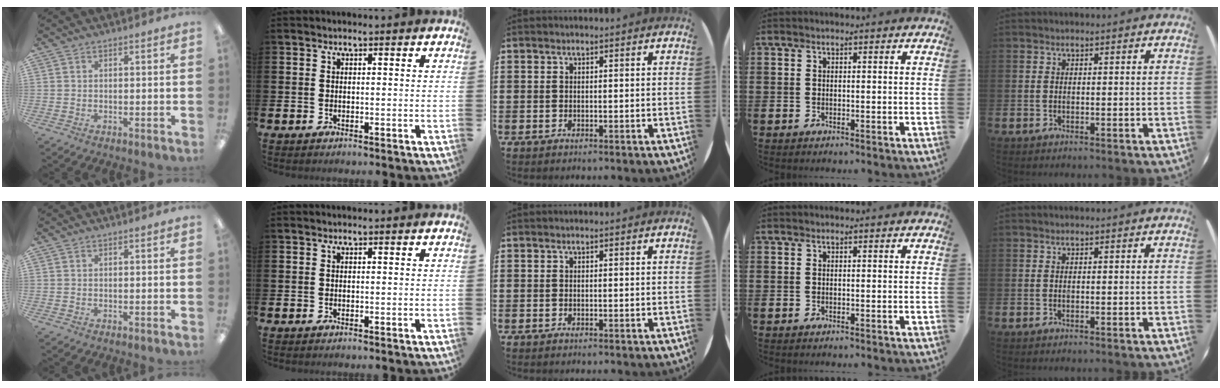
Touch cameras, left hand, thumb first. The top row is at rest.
{}